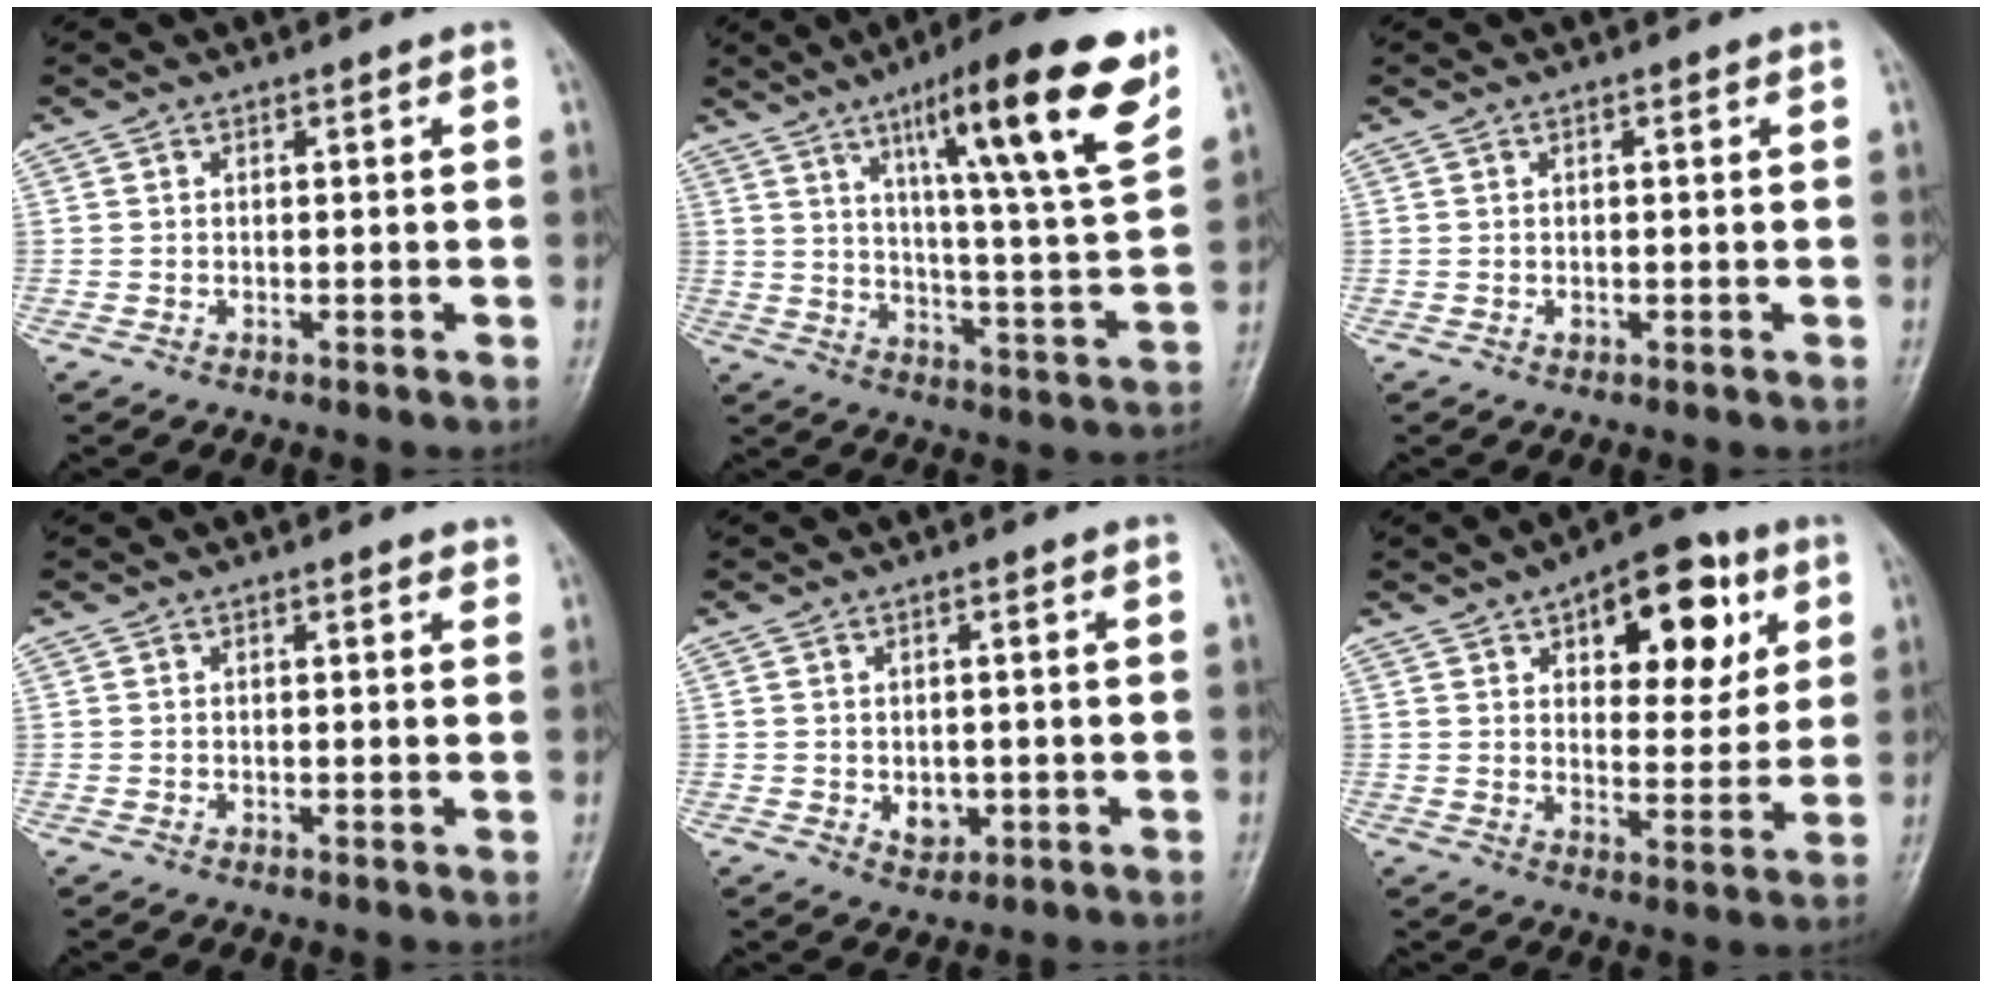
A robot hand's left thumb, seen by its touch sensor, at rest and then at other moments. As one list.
[{"total": 21.1, "force": [11.5, 2.7, 17.5], "torque": [-0.239, -0.047, 0.175]}, {"total": 0.7, "force": [0.0, 0.5, 0.4], "torque": [-0.002, 0.000, 0.001]}, {"total": 1.6, "force": [1.3, 0.5, 0.9], "torque": [-0.007, -0.002, 0.013]}, {"total": 3.2, "force": [-0.4, 2.4, 2.1], "torque": [-0.018, -0.002, 0.003]}, {"total": 15.5, "force": [6.7, 7.9, 11.5], "torque": [-0.106, -0.019, 0.094]}]